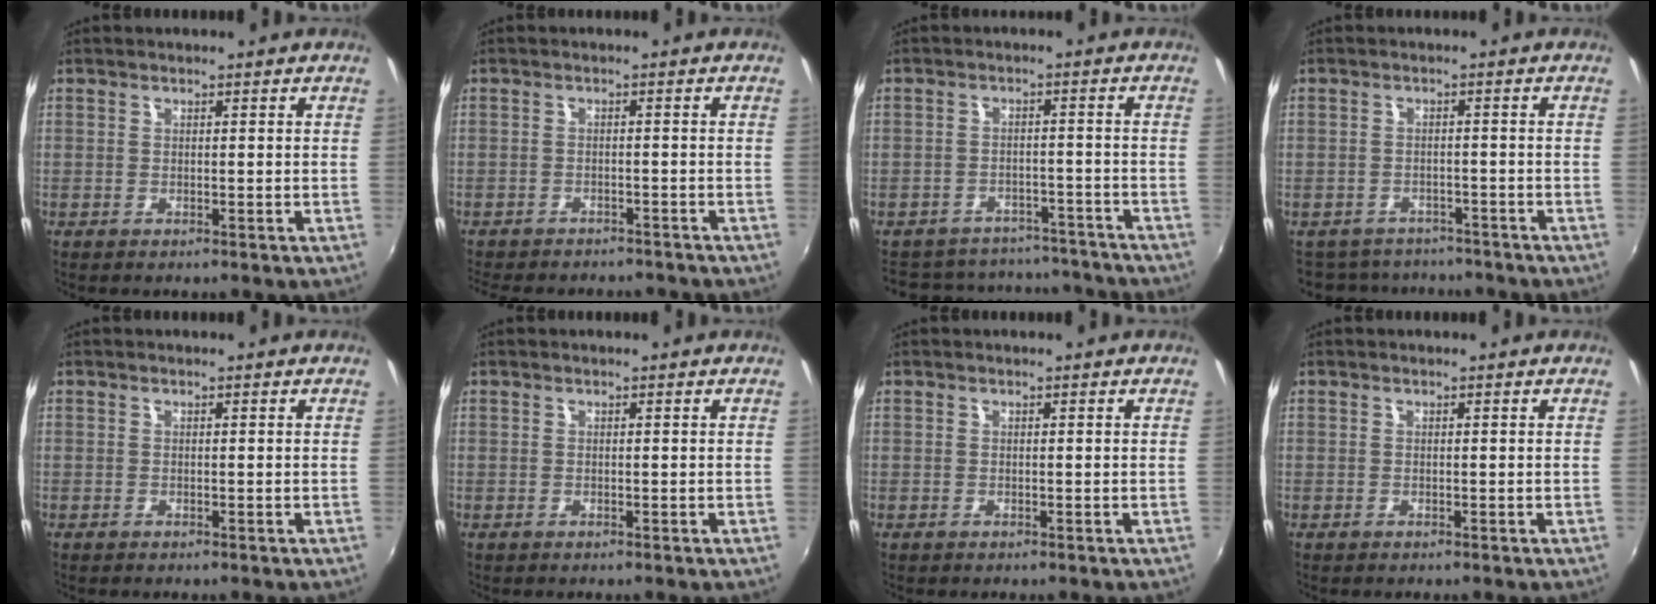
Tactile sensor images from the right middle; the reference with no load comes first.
{"total": 10.0, "force": [-8.8, 3.0, 3.6], "torque": [-0.087, -0.018, -0.125]}
{"total": 16.4, "force": [-14.0, 7.2, 4.4], "torque": [-0.103, 0.044, -0.169]}
{"total": 8.4, "force": [-7.0, 4.4, 1.3], "torque": [-0.039, 0.023, -0.099]}
{"total": 0.0}
{"total": 0.0}
{"total": 0.0}
{"total": 0.0}